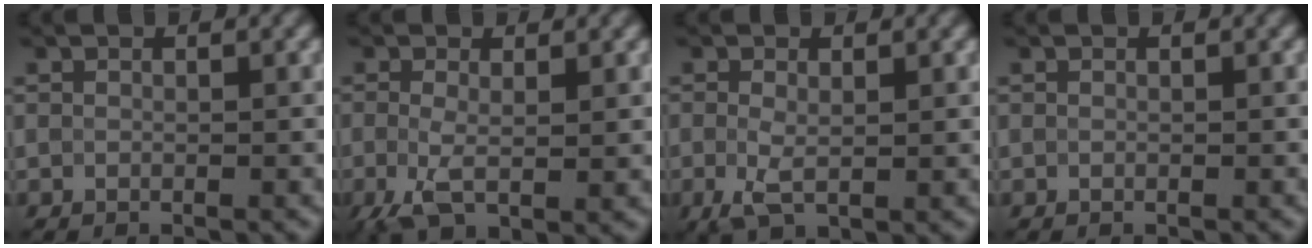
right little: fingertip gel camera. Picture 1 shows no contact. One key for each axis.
{"total": 2.9, "fx": -0.8, "fy": 0.9, "fz": 2.6, "tx": -0.067, "ty": -0.005, "tz": -0.014}
{"total": 1.8, "fx": -0.5, "fy": 0.7, "fz": 1.6, "tx": -0.052, "ty": -0.003, "tz": -0.008}
{"total": 0.0}